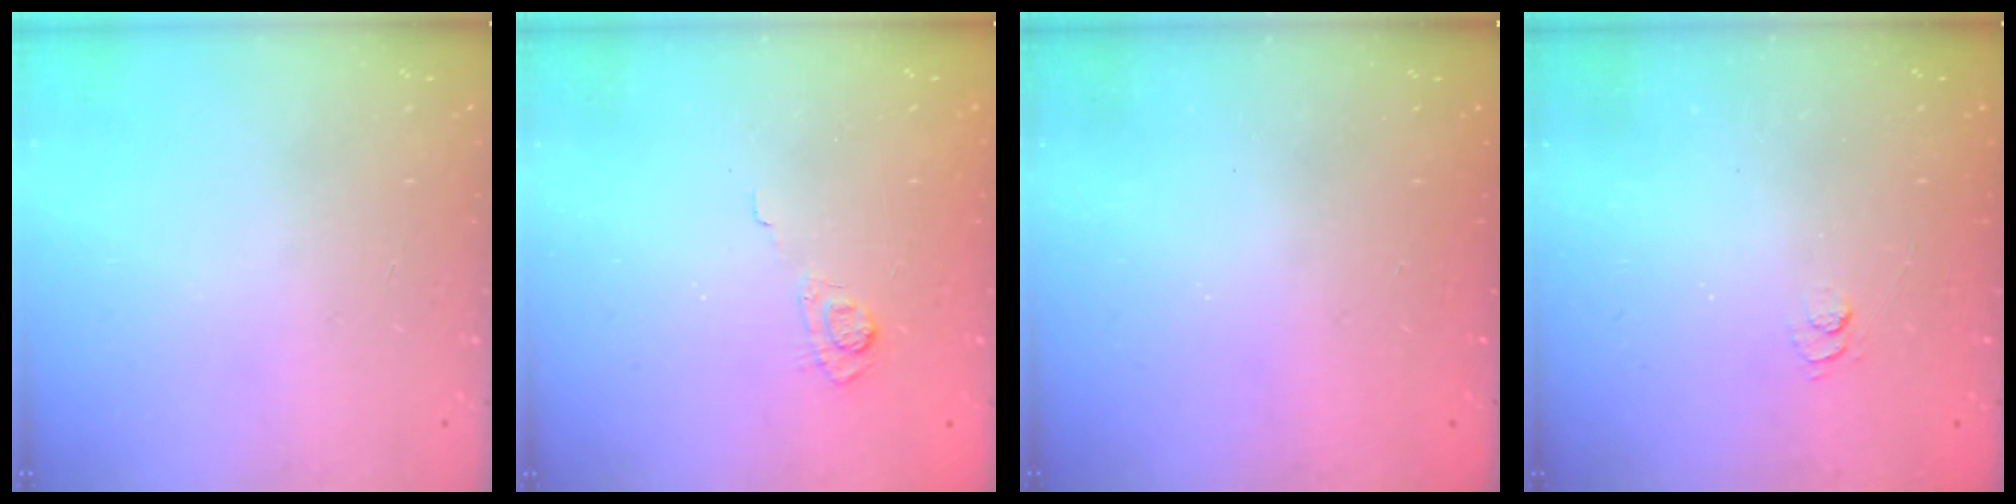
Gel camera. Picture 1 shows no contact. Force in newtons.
{"total": 3.8, "press": 3.5, "slide": 1.6}
{"total": 2.6, "press": 2.4, "slide": 0.8}
{"total": 2.7, "press": 2.2, "slide": 1.5}